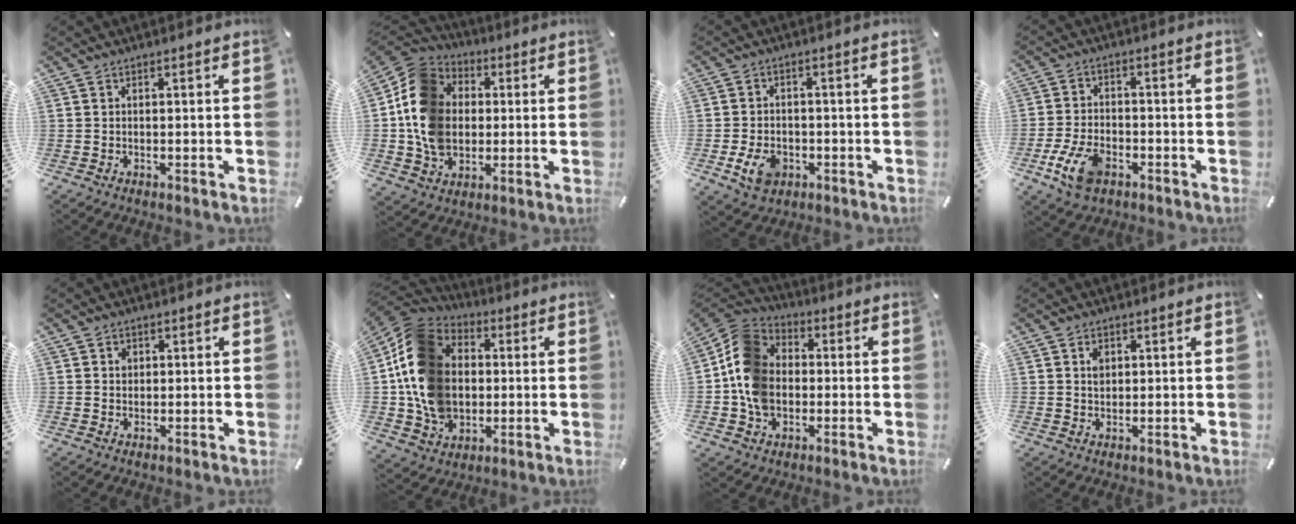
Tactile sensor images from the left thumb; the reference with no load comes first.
{"total": 15.0, "force": [-0.2, 13.0, 7.5], "torque": [-0.176, 0.023, -0.004]}
{"total": 6.5, "force": [-2.2, 4.8, 3.7], "torque": [-0.078, 0.003, -0.042]}
{"total": 9.1, "force": [-4.4, 5.3, 5.9], "torque": [-0.133, 0.011, -0.080]}
{"total": 1.6, "force": [0.4, 1.4, 0.4], "torque": [0.006, -0.002, 0.003]}
{"total": 18.5, "force": [-0.1, 15.5, 10.1], "torque": [-0.220, 0.009, 0.000]}
{"total": 13.1, "force": [-1.9, 11.2, 6.5], "torque": [-0.146, 0.035, -0.033]}
{"total": 2.3, "force": [0.7, 1.9, 1.0], "torque": [-0.008, -0.003, 0.010]}